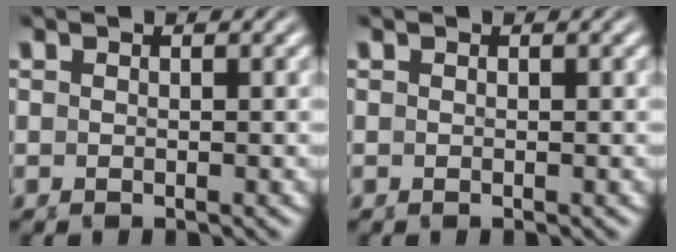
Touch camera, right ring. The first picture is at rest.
{"total": 0.0}